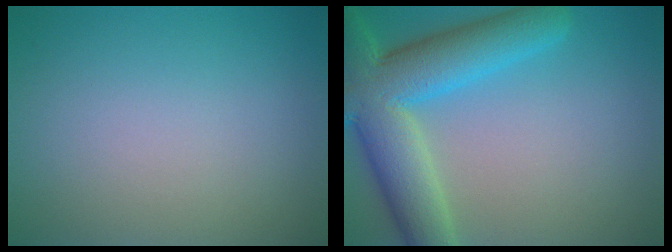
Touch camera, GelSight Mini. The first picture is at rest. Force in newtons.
{"total": 9.5, "press": 9.5, "slide": 0.5}